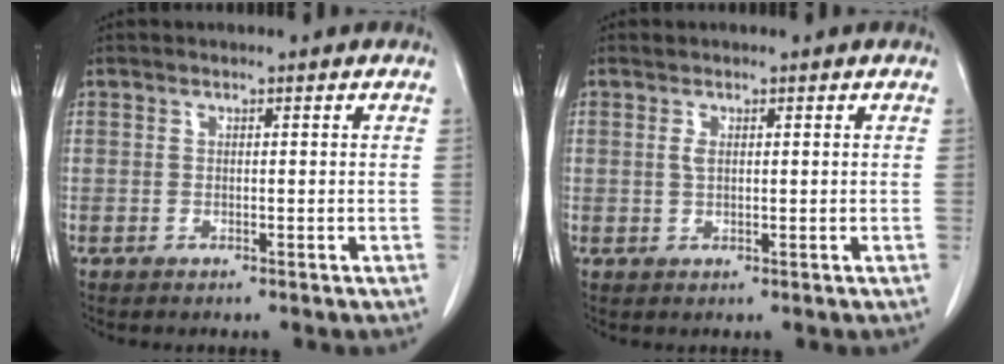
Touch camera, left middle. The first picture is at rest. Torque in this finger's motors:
{"motor_torque": [0.16, -0.06, -0.41, -0.11]}